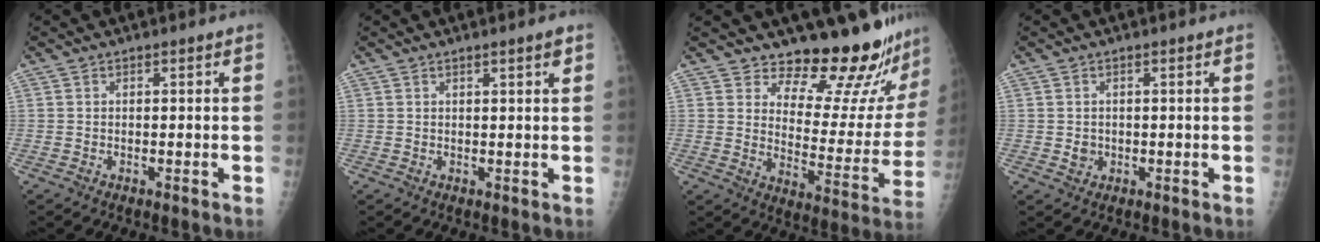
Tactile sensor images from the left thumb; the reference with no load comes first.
{"total": 1.9, "force": [1.2, 0.1, 1.5], "torque": [-0.022, -0.005, 0.016]}
{"total": 17.5, "force": [16.2, 4.2, 5.1], "torque": [-0.018, -0.166, 0.204]}
{"total": 1.7, "force": [0.0, 1.6, 0.6], "torque": [-0.004, 0.001, 0.004]}